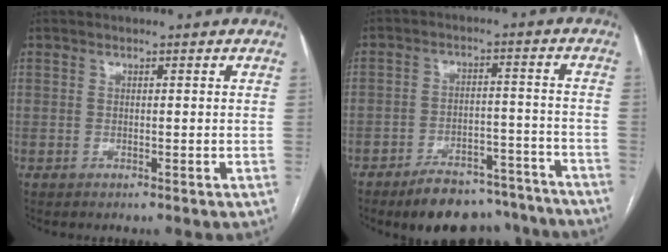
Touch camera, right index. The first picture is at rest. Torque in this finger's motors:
{"motor_torque": [0.77, -1.34, 0.25, 0.09]}